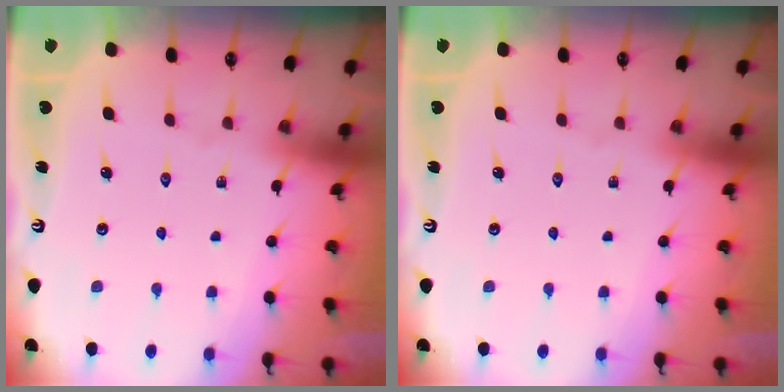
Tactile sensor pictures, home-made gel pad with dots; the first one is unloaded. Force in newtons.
{"total": 0.0}